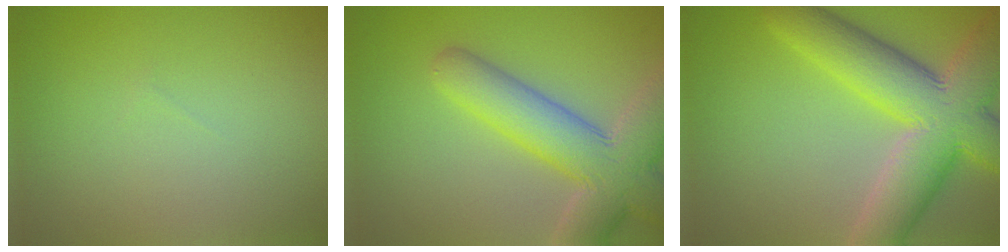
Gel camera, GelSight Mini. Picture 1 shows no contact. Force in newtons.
{"total": 8.2, "press": 8.1, "slide": 0.7}
{"total": 10.9, "press": 10.9, "slide": 0.8}